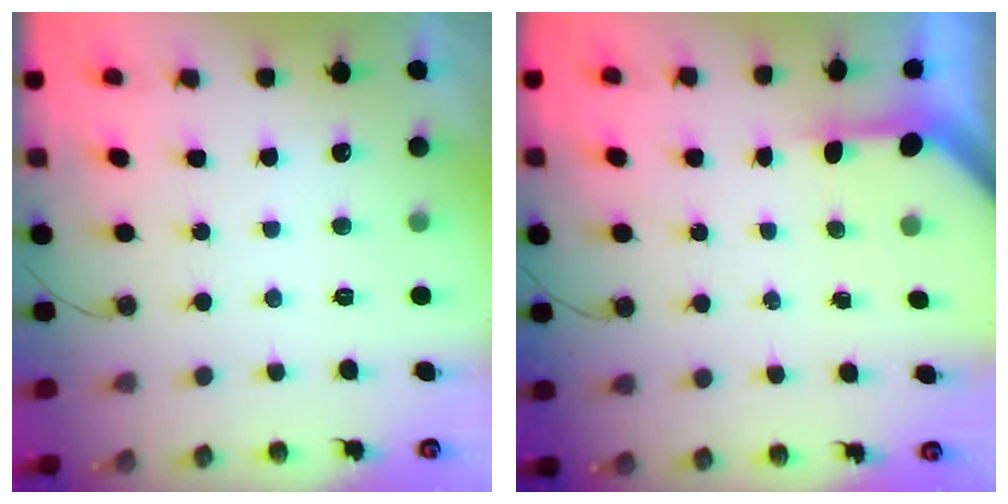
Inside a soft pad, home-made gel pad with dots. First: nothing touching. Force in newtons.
{"total": 3.2, "press": 3.2, "slide": 0.3}